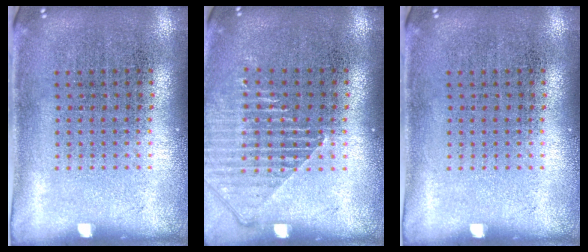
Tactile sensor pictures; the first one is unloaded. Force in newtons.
{"total": 1.3, "press": 1.3, "slide": 0.1}
{"total": 0.0}